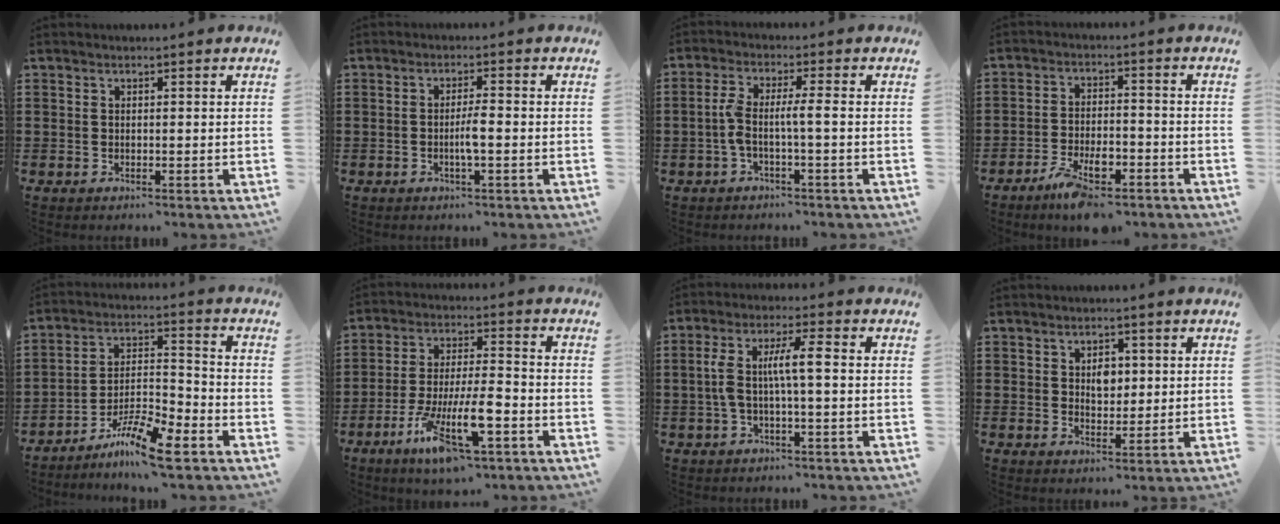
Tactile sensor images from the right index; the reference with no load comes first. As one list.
[{"total": 2.8, "force": [-0.7, 0.2, 2.7], "torque": [-0.057, -0.003, -0.017]}, {"total": 4.3, "force": [-0.9, 0.2, 4.2], "torque": [-0.094, -0.006, -0.026]}, {"total": 5.8, "force": [-4.3, 1.9, 3.5], "torque": [-0.070, 0.007, -0.082]}, {"total": 9.2, "force": [-7.0, 1.4, 5.9], "torque": [-0.112, 0.012, -0.132]}, {"total": 12.1, "force": [-6.3, 3.4, 9.8], "torque": [-0.203, 0.000, -0.118]}, {"total": 6.7, "force": [0.0, 1.2, 6.6], "torque": [-0.137, -0.002, -0.010]}, {"total": 3.0, "force": [0.7, 2.1, 2.0], "torque": [-0.031, 0.004, 0.008]}]